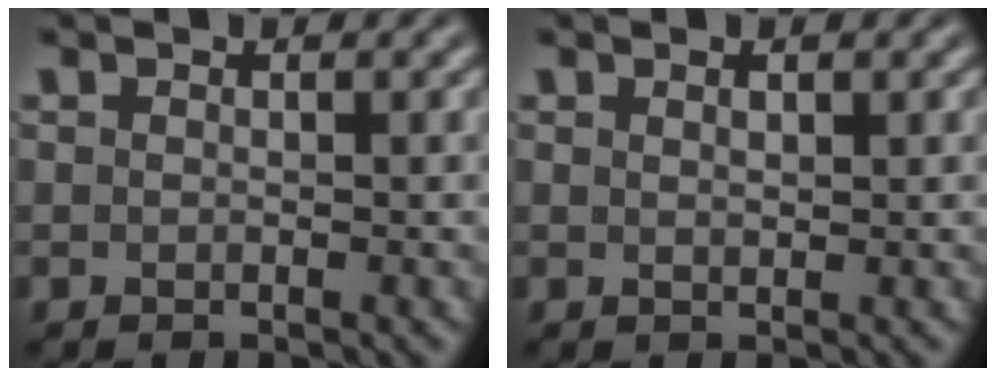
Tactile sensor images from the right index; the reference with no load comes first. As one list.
[{"total": 0.9, "force": [0.4, -0.7, 0.4], "torque": [-0.003, -0.006, 0.014]}]